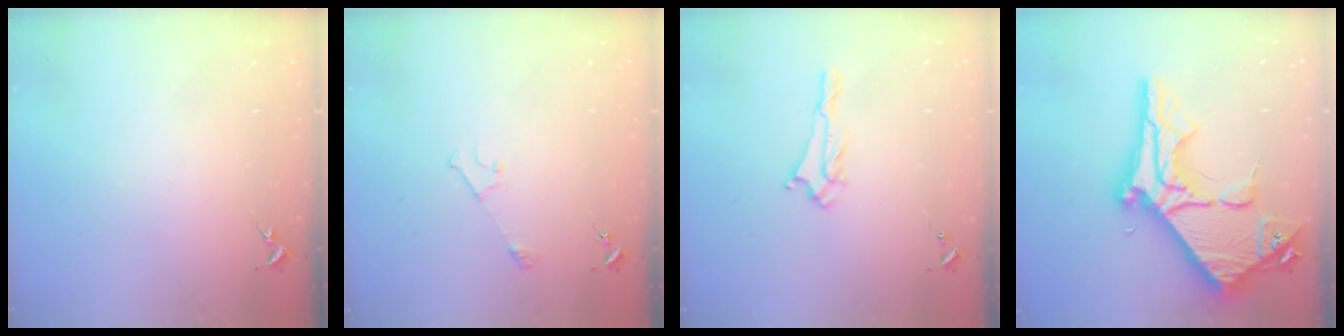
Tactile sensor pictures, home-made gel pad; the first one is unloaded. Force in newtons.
{"total": 2.9, "press": 2.9, "slide": 0.3}
{"total": 1.9, "press": 1.9, "slide": 0.4}
{"total": 15.4, "press": 15.3, "slide": 1.5}